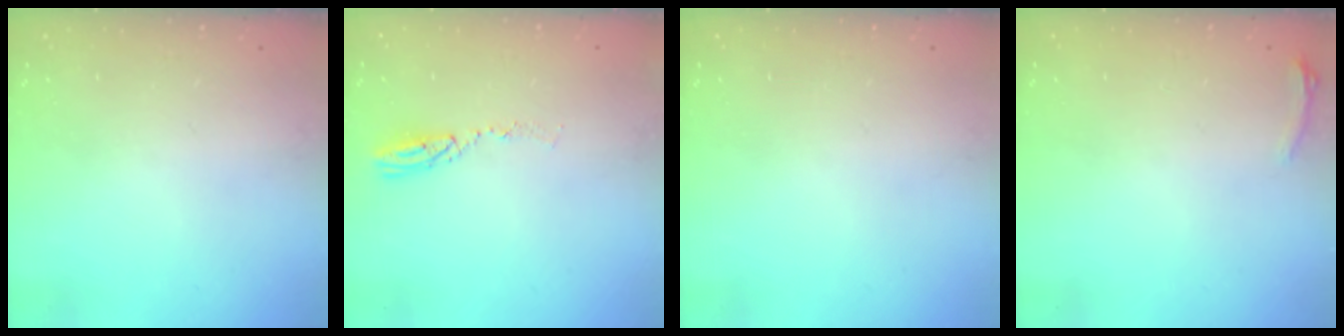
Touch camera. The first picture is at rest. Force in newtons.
{"total": 5.4, "press": 5.3, "slide": 0.6}
{"total": 0.0}
{"total": 5.0, "press": 4.7, "slide": 1.9}